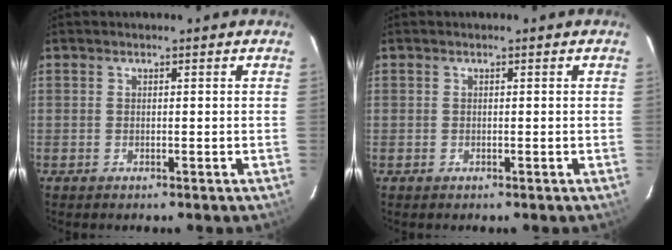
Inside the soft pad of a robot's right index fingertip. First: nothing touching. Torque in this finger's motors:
{"motor_torque": [-0.35, -0.21, 0.00, -0.07]}